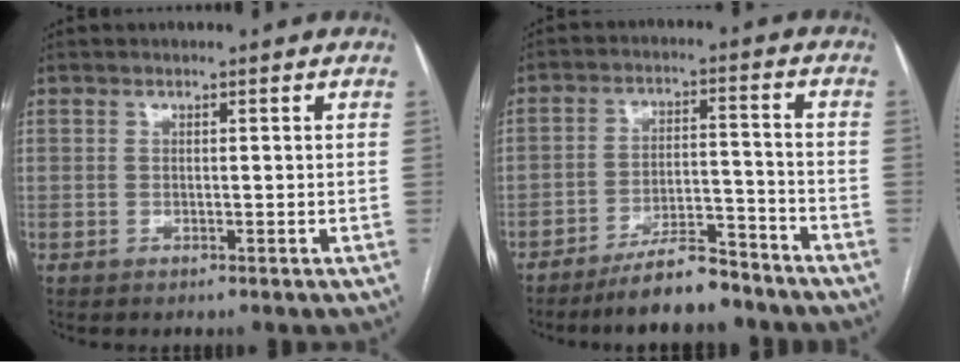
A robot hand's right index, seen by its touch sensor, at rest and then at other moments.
{"total": 9.0, "force": [-7.8, 2.0, 4.1], "torque": [-0.065, 0.005, -0.133]}